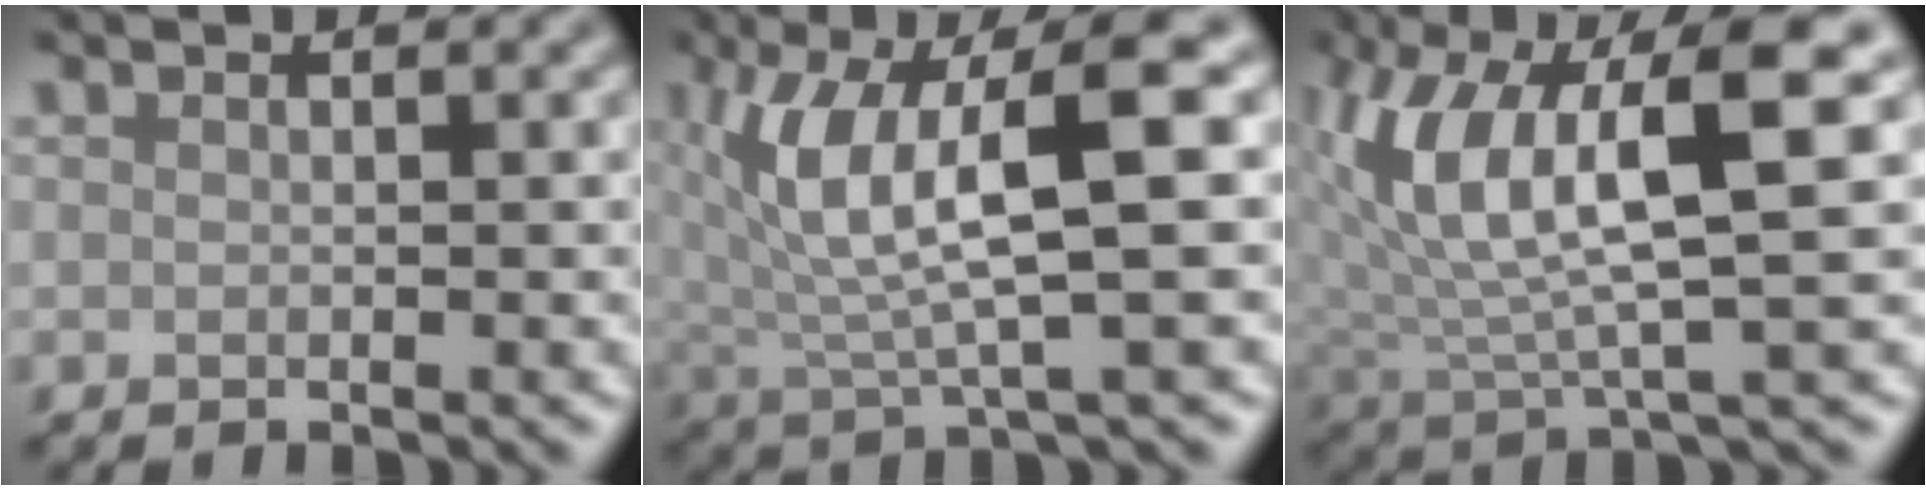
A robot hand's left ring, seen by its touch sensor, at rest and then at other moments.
{"total": 8.9, "force": [2.3, 2.2, 8.3], "torque": [-0.153, 0.002, 0.045]}
{"total": 10.1, "force": [3.3, 2.9, 9.1], "torque": [-0.176, 0.004, 0.061]}